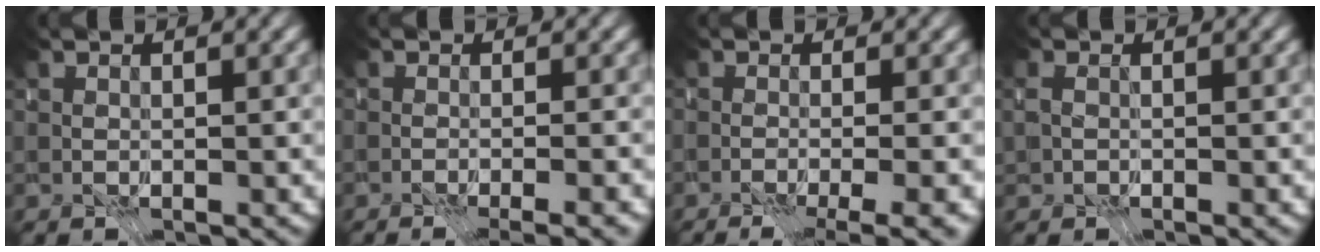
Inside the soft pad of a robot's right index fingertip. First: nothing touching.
{"total": 3.8, "force": [-2.9, 0.9, 2.3], "torque": [-0.006, -0.010, -0.047]}
{"total": 7.0, "force": [-4.2, 2.3, 5.1], "torque": [-0.044, -0.016, -0.046]}
{"total": 1.2, "force": [-1.0, -0.1, -0.6], "torque": [0.012, -0.003, -0.026]}